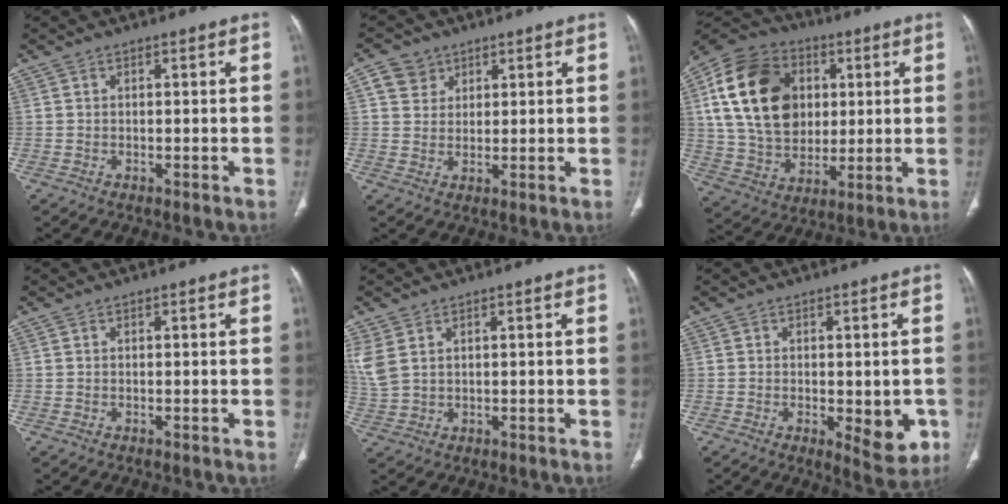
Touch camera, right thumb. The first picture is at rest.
{"total": 4.6, "force": [2.3, 3.8, 1.0], "torque": [0.000, -0.009, 0.043]}
{"total": 22.6, "force": [5.1, 16.7, 14.5], "torque": [-0.258, 0.005, 0.093]}
{"total": 0.0}
{"total": 4.7, "force": [2.2, 2.7, 3.2], "torque": [-0.086, 0.002, 0.056]}
{"total": 8.1, "force": [-2.2, 3.6, 6.9], "torque": [-0.062, -0.009, -0.019]}